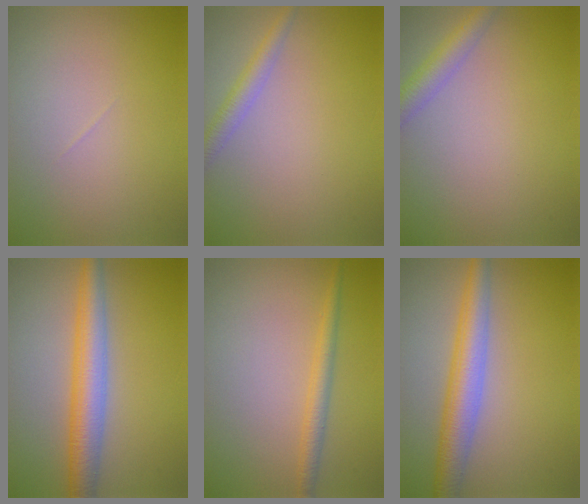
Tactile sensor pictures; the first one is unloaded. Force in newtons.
{"total": 2.1, "press": 2.1, "slide": 0.0}
{"total": 2.7, "press": 2.7, "slide": 0.2}
{"total": 4.9, "press": 4.9, "slide": 0.0}
{"total": 1.9, "press": 1.9, "slide": 0.0}
{"total": 4.7, "press": 4.7, "slide": 0.1}